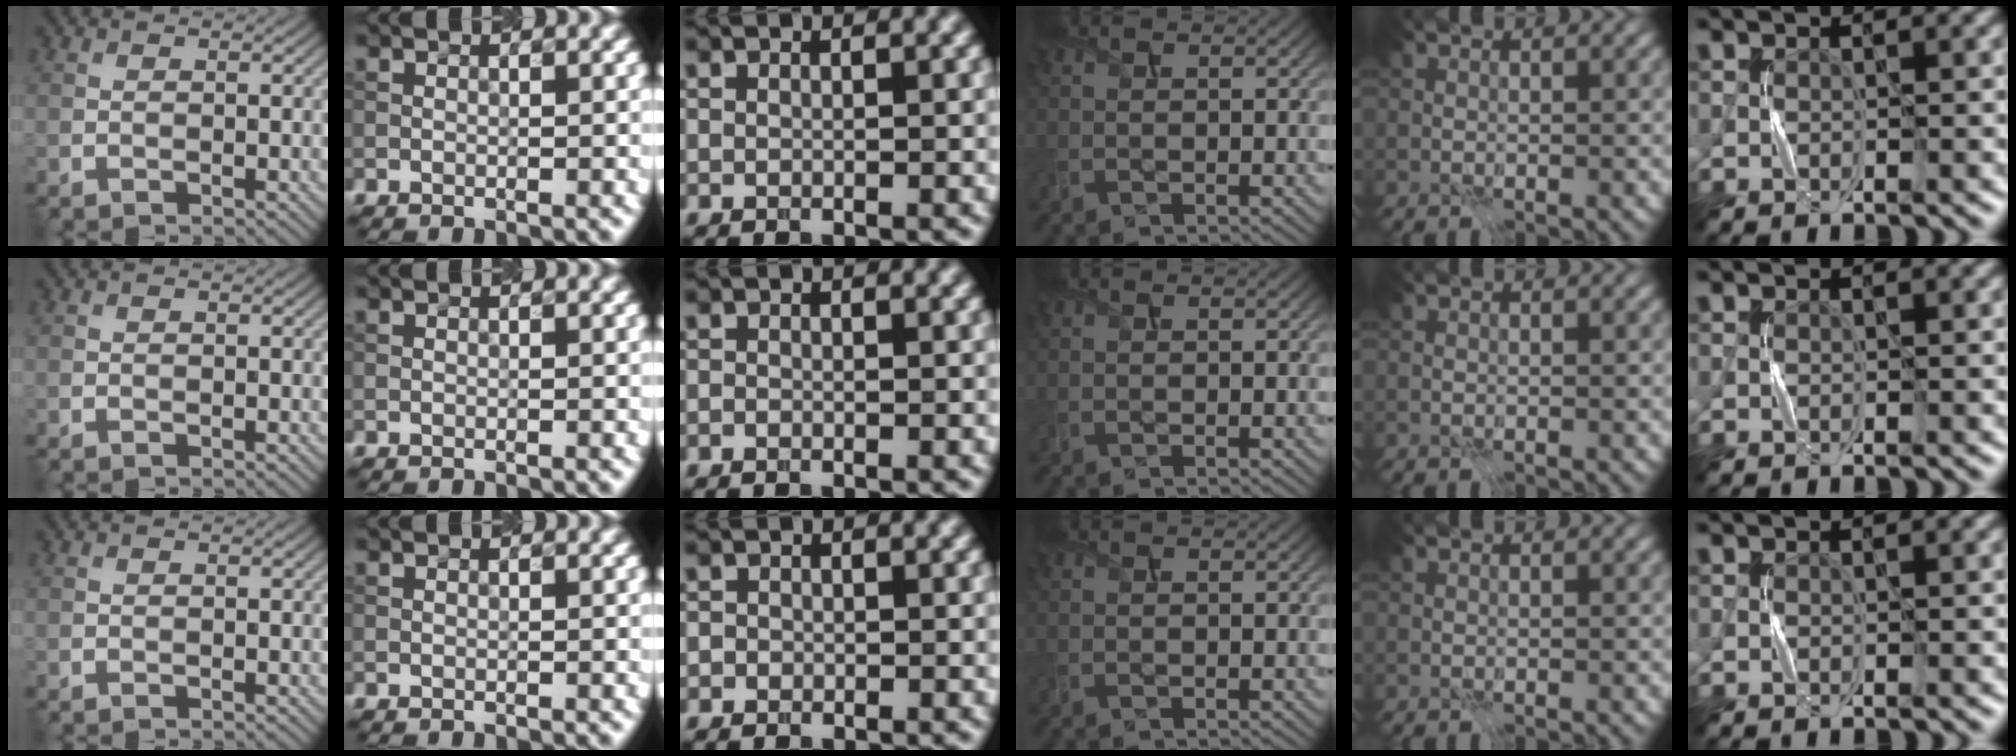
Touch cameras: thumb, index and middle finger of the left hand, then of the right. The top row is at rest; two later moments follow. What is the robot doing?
{"motion": "press", "object": "gel pad"}